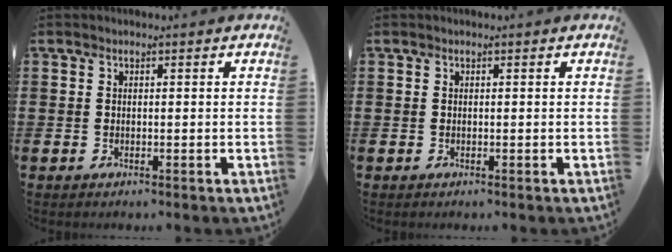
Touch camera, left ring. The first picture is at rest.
{"total": 0.0}